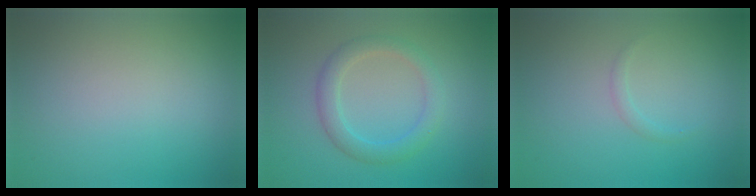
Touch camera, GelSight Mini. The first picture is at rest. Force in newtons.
{"total": 2.9, "press": 2.9, "slide": 0.3}
{"total": 0.7, "press": 0.7, "slide": 0.1}